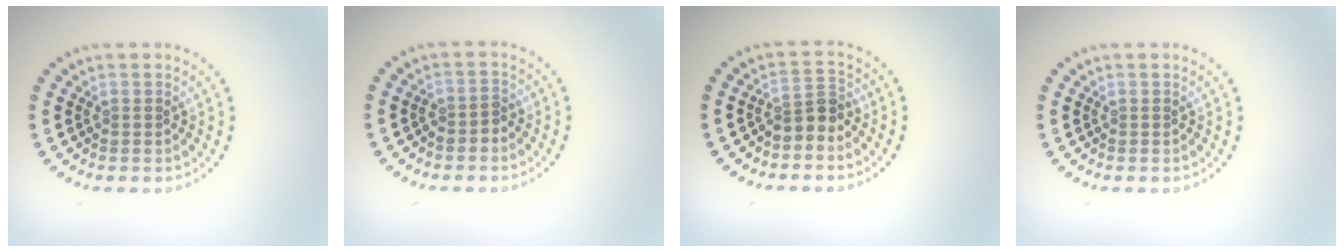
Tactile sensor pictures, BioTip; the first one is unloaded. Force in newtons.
{"total": 1.2, "press": 1.0, "slide": 0.7}
{"total": 2.3, "press": 1.8, "slide": 1.5}
{"total": 0.0}